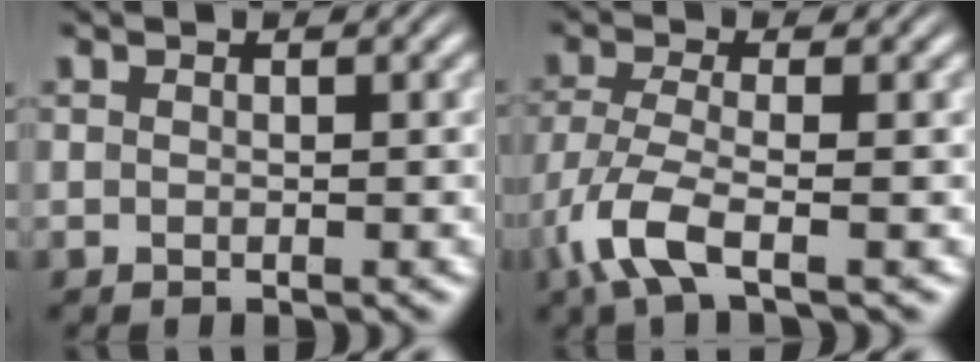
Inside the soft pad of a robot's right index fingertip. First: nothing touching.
{"total": 4.4, "force": [-1.9, 1.7, 3.6], "torque": [-0.099, -0.032, -0.016]}